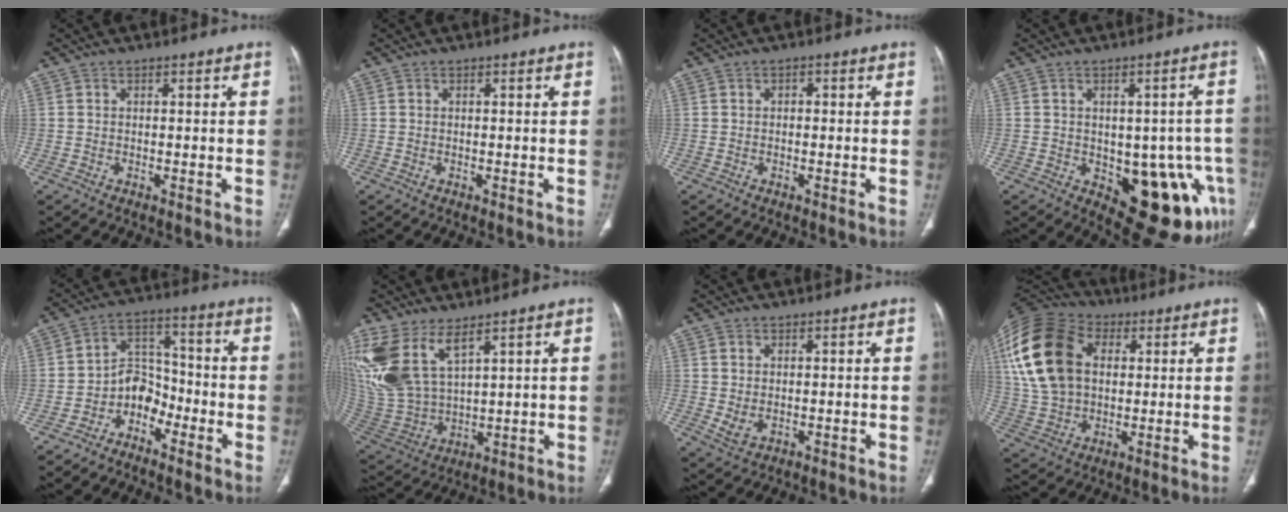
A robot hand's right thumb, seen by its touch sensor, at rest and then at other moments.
{"total": 0.0}
{"total": 0.9, "force": [0.1, 0.6, 0.7], "torque": [-0.007, 0.002, -0.002]}
{"total": 16.2, "force": [-5.0, 8.5, 13.0], "torque": [-0.111, 0.012, -0.041]}
{"total": 7.0, "force": [-4.1, 4.9, 2.8], "torque": [-0.018, 0.062, -0.085]}
{"total": 15.7, "force": [8.8, 7.1, 10.9], "torque": [-0.241, -0.038, 0.200]}
{"total": 2.6, "force": [0.2, 1.9, 1.9], "torque": [-0.037, -0.006, 0.015]}
{"total": 21.2, "force": [5.1, 14.6, 14.5], "torque": [-0.291, 0.013, 0.092]}